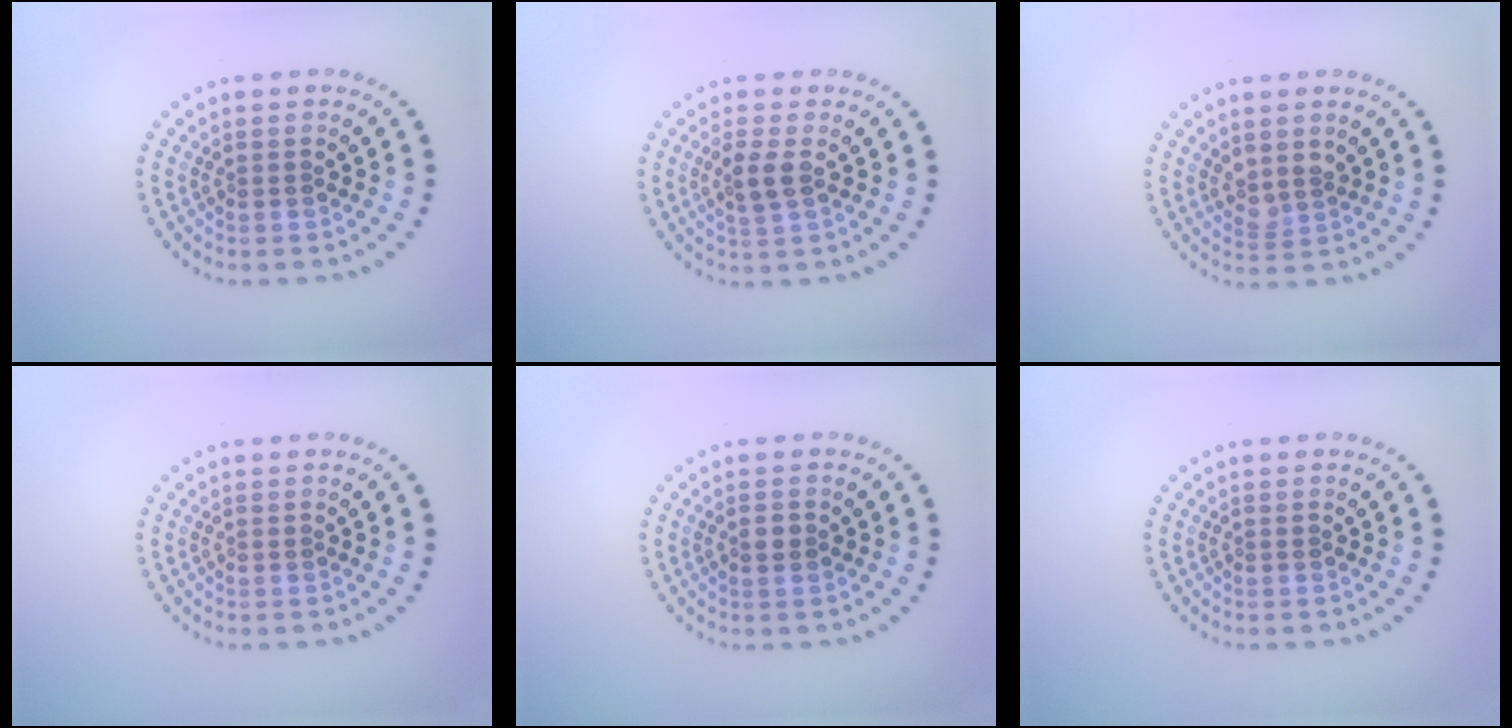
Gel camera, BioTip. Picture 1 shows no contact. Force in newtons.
{"total": 1.9, "press": 1.8, "slide": 0.5}
{"total": 1.6, "press": 1.3, "slide": 1.0}
{"total": 0.0}
{"total": 1.0, "press": 1.0, "slide": 0.1}
{"total": 0.0}